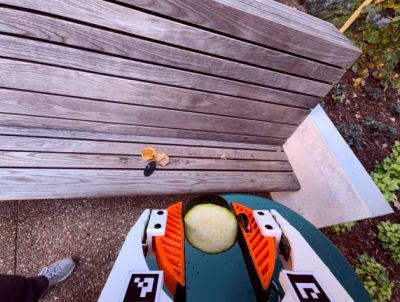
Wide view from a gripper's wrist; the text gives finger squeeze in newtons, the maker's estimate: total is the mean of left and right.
{"total": 10.0, "left": 9.6, "right": 10.3}